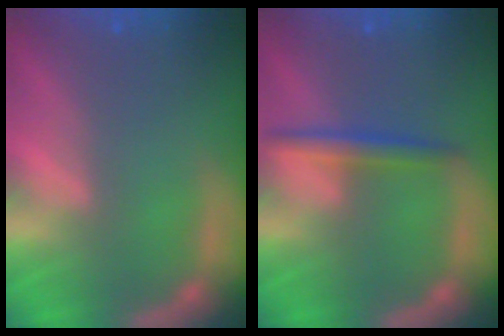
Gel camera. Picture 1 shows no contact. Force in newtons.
{"total": 2.5}